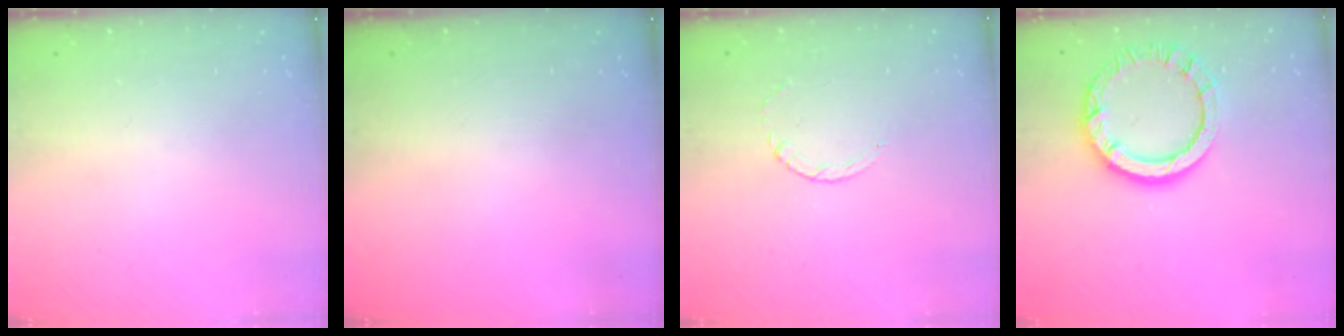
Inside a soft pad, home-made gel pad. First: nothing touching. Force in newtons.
{"total": 0.0}
{"total": 2.4, "press": 2.4, "slide": 0.3}
{"total": 11.5, "press": 11.5, "slide": 0.8}